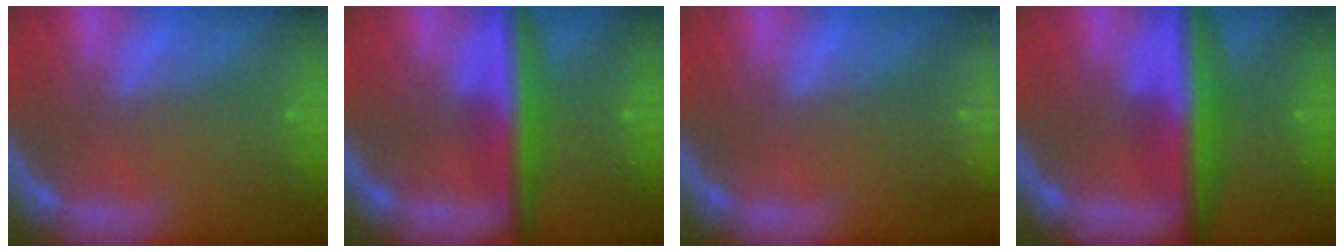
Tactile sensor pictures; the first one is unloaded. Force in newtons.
{"total": 6.6}
{"total": 10.0}
{"total": 8.0}